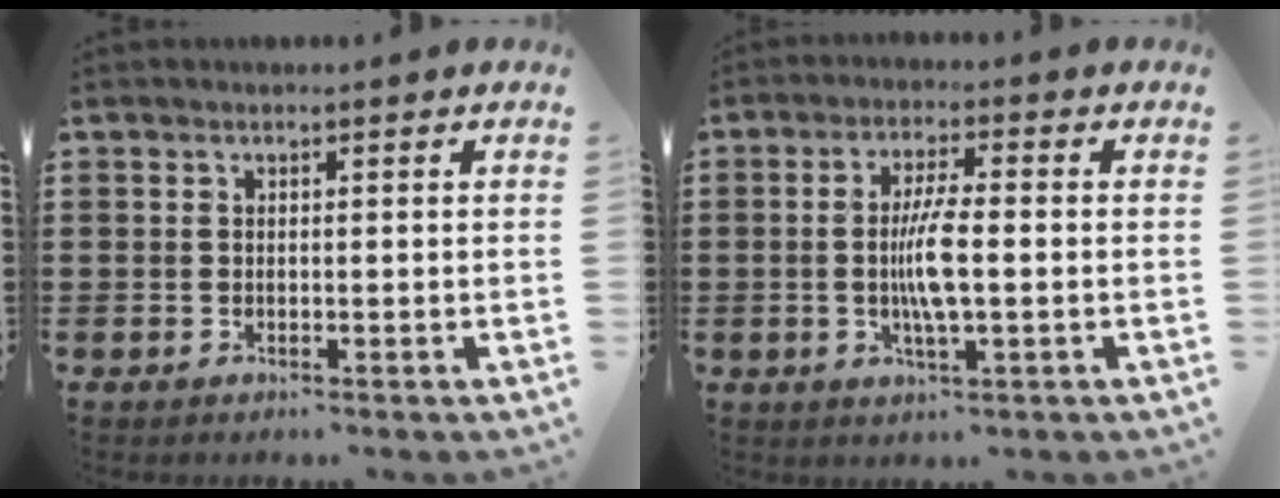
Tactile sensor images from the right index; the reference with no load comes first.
{"total": 6.2, "force": [-0.6, 1.1, 6.0], "torque": [-0.126, -0.006, -0.019]}